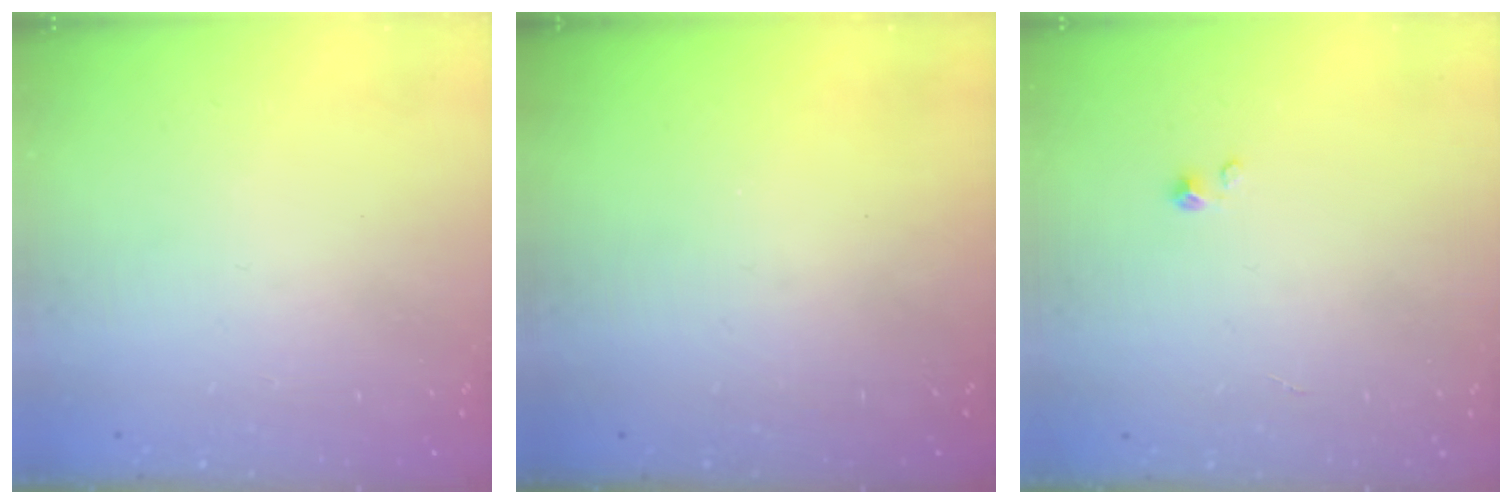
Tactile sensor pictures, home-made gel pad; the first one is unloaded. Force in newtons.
{"total": 0.0}
{"total": 0.7, "press": 0.7, "slide": 0.1}